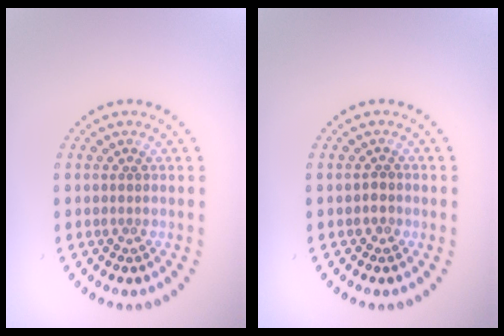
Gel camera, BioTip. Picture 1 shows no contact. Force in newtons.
{"total": 0.6, "press": 0.5, "slide": 0.3}